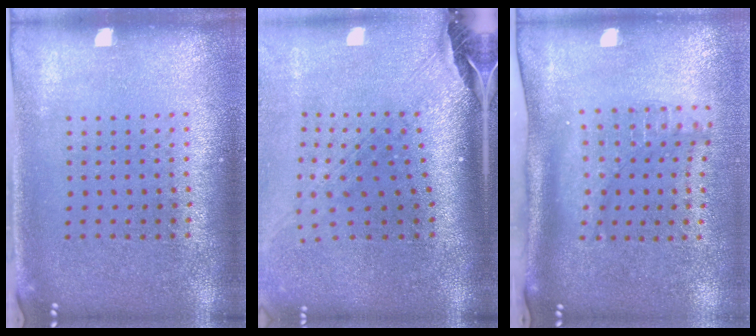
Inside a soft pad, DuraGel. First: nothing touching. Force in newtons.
{"total": 2.9, "press": 2.0, "slide": 2.0}
{"total": 2.2, "press": 1.6, "slide": 1.5}